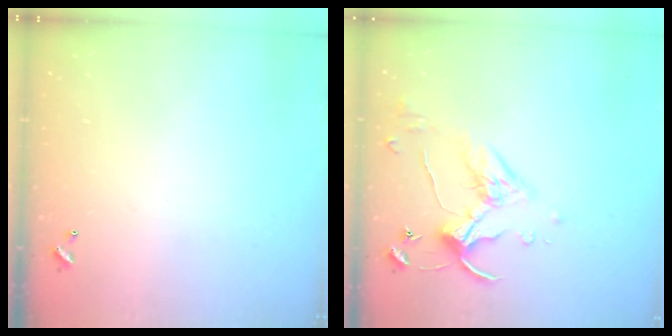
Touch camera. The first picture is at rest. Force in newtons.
{"total": 4.8, "press": 4.7, "slide": 1.0}